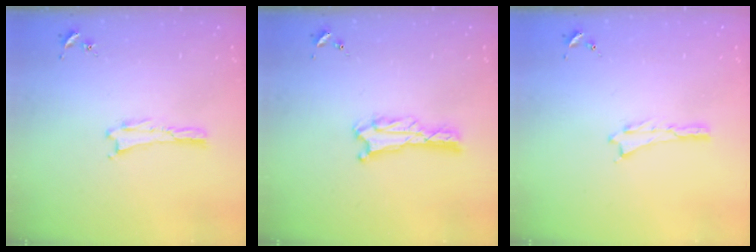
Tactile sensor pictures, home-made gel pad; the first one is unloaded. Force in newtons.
{"total": 1.4, "press": 1.4, "slide": 0.1}
{"total": 0.0}